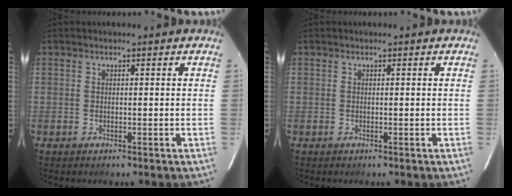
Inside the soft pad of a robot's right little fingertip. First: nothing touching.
{"total": 0.0}